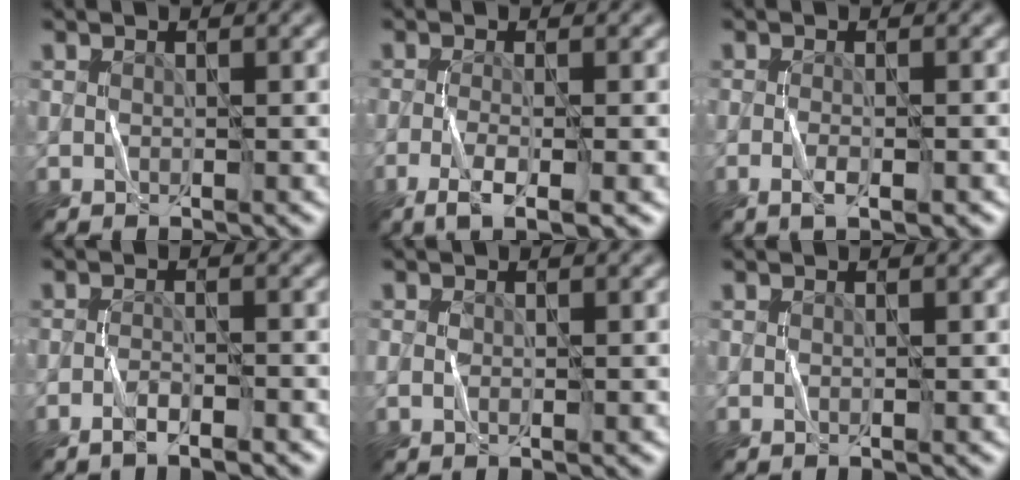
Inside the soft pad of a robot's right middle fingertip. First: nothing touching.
{"total": 3.4, "force": [-1.7, 0.4, 2.9], "torque": [-0.060, 0.000, -0.033]}
{"total": 2.1, "force": [-1.0, 0.2, 1.9], "torque": [-0.039, 0.003, -0.018]}
{"total": 1.9, "force": [-1.6, 0.1, 1.1], "torque": [-0.021, 0.006, -0.028]}
{"total": 0.8, "force": [-0.1, 0.4, 0.7], "torque": [-0.018, 0.001, -0.001]}
{"total": 0.0}